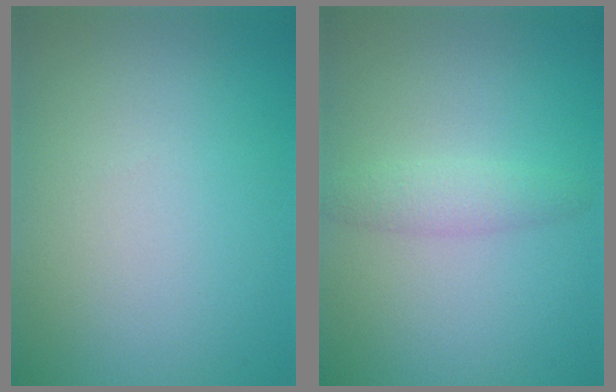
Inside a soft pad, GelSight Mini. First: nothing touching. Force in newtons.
{"total": 1.9, "press": 1.9, "slide": 0.0}